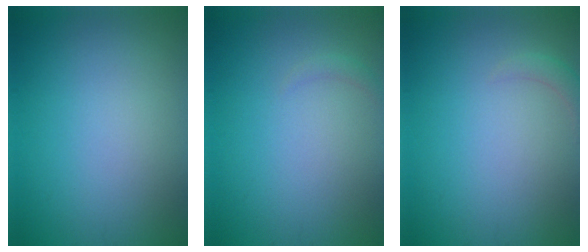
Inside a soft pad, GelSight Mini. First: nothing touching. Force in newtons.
{"total": 0.7, "press": 0.7, "slide": 0.2}
{"total": 1.2, "press": 1.1, "slide": 0.2}